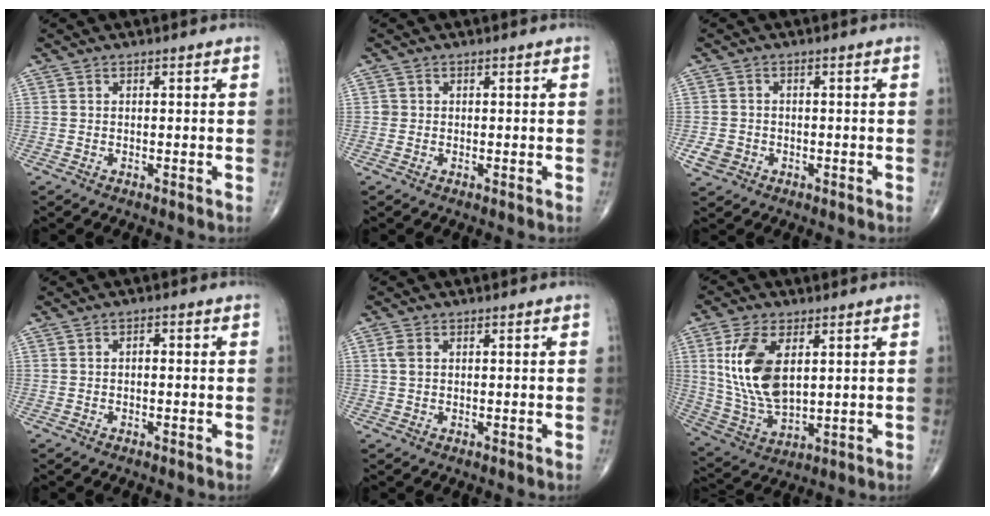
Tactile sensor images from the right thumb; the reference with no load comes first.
{"total": 0.7, "force": [0.0, 0.7, 0.1], "torque": [0.003, 0.003, -0.001]}
{"total": 3.2, "force": [-1.1, 2.7, 1.1], "torque": [-0.016, 0.006, -0.017]}
{"total": 1.1, "force": [-0.1, 0.6, 0.9], "torque": [-0.010, 0.003, -0.006]}
{"total": 1.9, "force": [0.5, 1.1, 1.4], "torque": [-0.038, 0.006, 0.011]}
{"total": 14.2, "force": [3.6, 7.5, 11.5], "torque": [-0.228, -0.017, 0.080]}